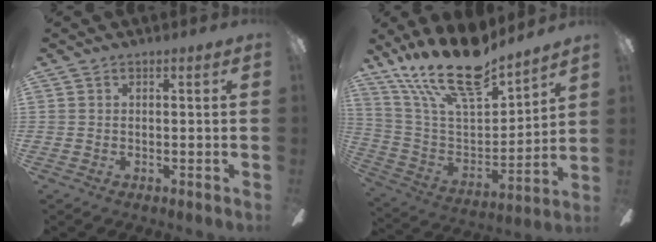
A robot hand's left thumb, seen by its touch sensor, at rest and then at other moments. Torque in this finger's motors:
{"motor_torque": [0.78, -0.12, 1.47, -1.30, 0.43]}